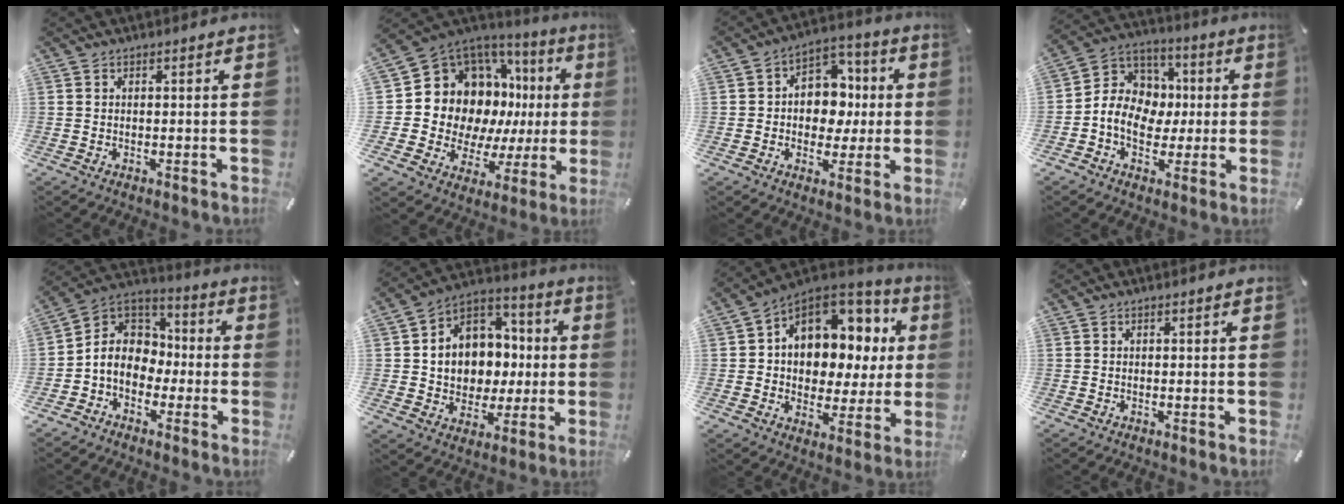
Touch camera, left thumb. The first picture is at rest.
{"total": 15.9, "force": [4.8, 12.5, 8.5], "torque": [-0.148, -0.066, 0.108]}
{"total": 9.8, "force": [-0.3, 8.6, 4.7], "torque": [-0.061, 0.005, -0.004]}
{"total": 11.1, "force": [-2.1, 9.9, 4.6], "torque": [-0.097, 0.014, -0.034]}
{"total": 9.6, "force": [-2.7, 8.5, 3.7], "torque": [-0.100, 0.012, -0.050]}
{"total": 11.5, "force": [0.0, 11.0, 3.5], "torque": [-0.062, -0.012, 0.013]}
{"total": 12.5, "force": [4.9, 9.7, 6.2], "torque": [-0.094, -0.045, 0.092]}
{"total": 0.0}